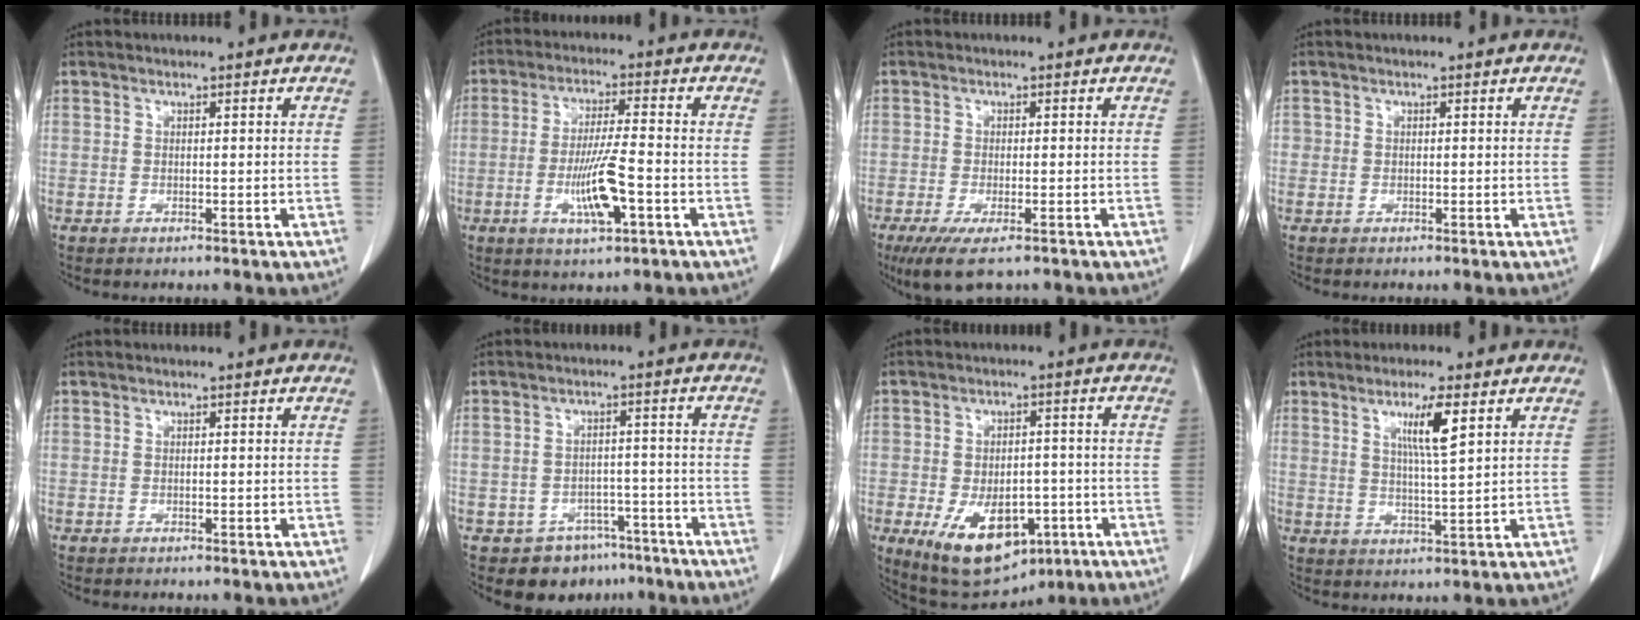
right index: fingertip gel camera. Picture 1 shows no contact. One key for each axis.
{"total": 8.5, "fx": -2.8, "fy": 0.8, "fz": 8.0, "tx": -0.151, "ty": -0.008, "tz": -0.049}
{"total": 6.9, "fx": -4.7, "fy": 1.6, "fz": 4.8, "tx": -0.078, "ty": -0.019, "tz": -0.073}
{"total": 0.5, "fx": 0.0, "fy": 0.5, "fz": 0.1, "tx": 0.005, "ty": 0.003, "tz": -0.002}
{"total": 0.0}
{"total": 7.0, "fx": -4.8, "fy": 5.0, "fz": 1.0, "tx": 0.004, "ty": 0.019, "tz": -0.061}
{"total": 13.1, "fx": -5.8, "fy": 7.3, "fz": 9.2, "tx": -0.156, "ty": -0.006, "tz": -0.075}
{"total": 6.6, "fx": 3.1, "fy": 0.6, "fz": 5.8, "tx": -0.101, "ty": -0.003, "tz": 0.054}